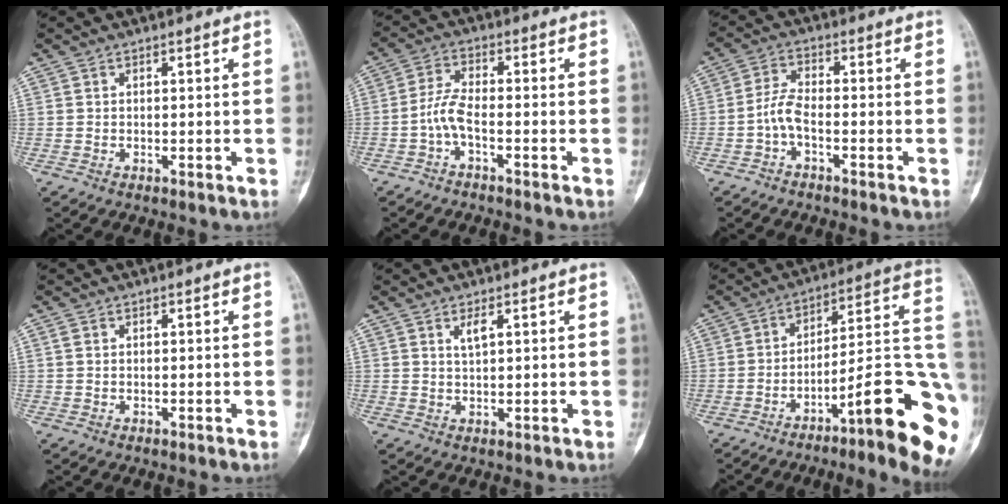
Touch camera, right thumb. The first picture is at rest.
{"total": 4.8, "force": [-2.2, 1.9, 3.8], "torque": [-0.083, 0.022, -0.048]}
{"total": 4.5, "force": [-2.0, 2.1, 3.4], "torque": [-0.070, 0.022, -0.047]}
{"total": 0.8, "force": [0.2, 0.7, 0.4], "torque": [-0.005, 0.001, 0.002]}
{"total": 2.2, "force": [1.1, 0.8, 1.7], "torque": [-0.024, -0.006, 0.023]}
{"total": 21.7, "force": [-9.1, 3.7, 19.4], "torque": [-0.204, 0.069, -0.131]}